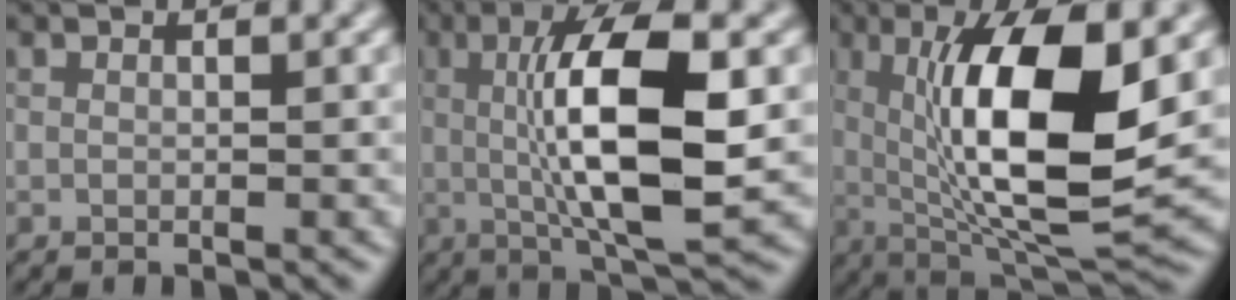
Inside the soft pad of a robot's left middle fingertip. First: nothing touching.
{"total": 9.6, "force": [0.2, 2.4, 9.3], "torque": [-0.154, -0.001, 0.010]}
{"total": 12.0, "force": [1.6, 4.0, 11.2], "torque": [-0.182, -0.015, 0.037]}